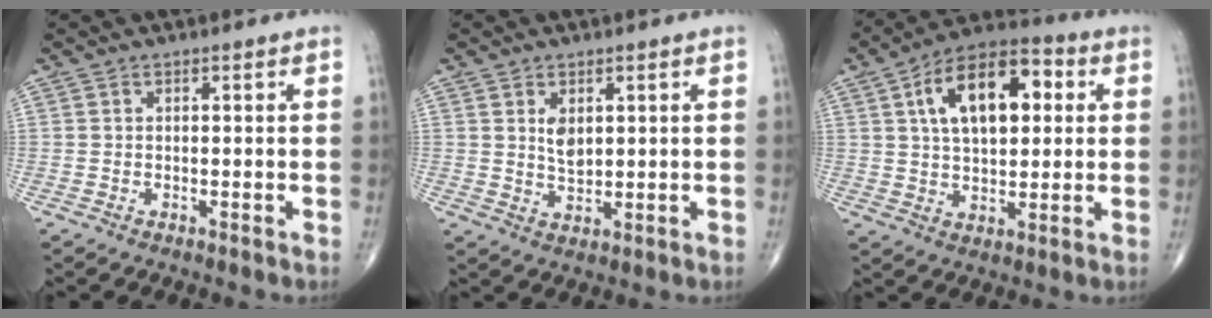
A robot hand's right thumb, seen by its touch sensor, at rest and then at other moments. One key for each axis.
{"total": 3.8, "fx": 1.3, "fy": 2.2, "fz": 2.8, "tx": -0.040, "ty": -0.015, "tz": 0.028}
{"total": 16.3, "fx": 4.2, "fy": 8.8, "fz": 13.1, "tx": -0.194, "ty": 0.015, "tz": 0.062}